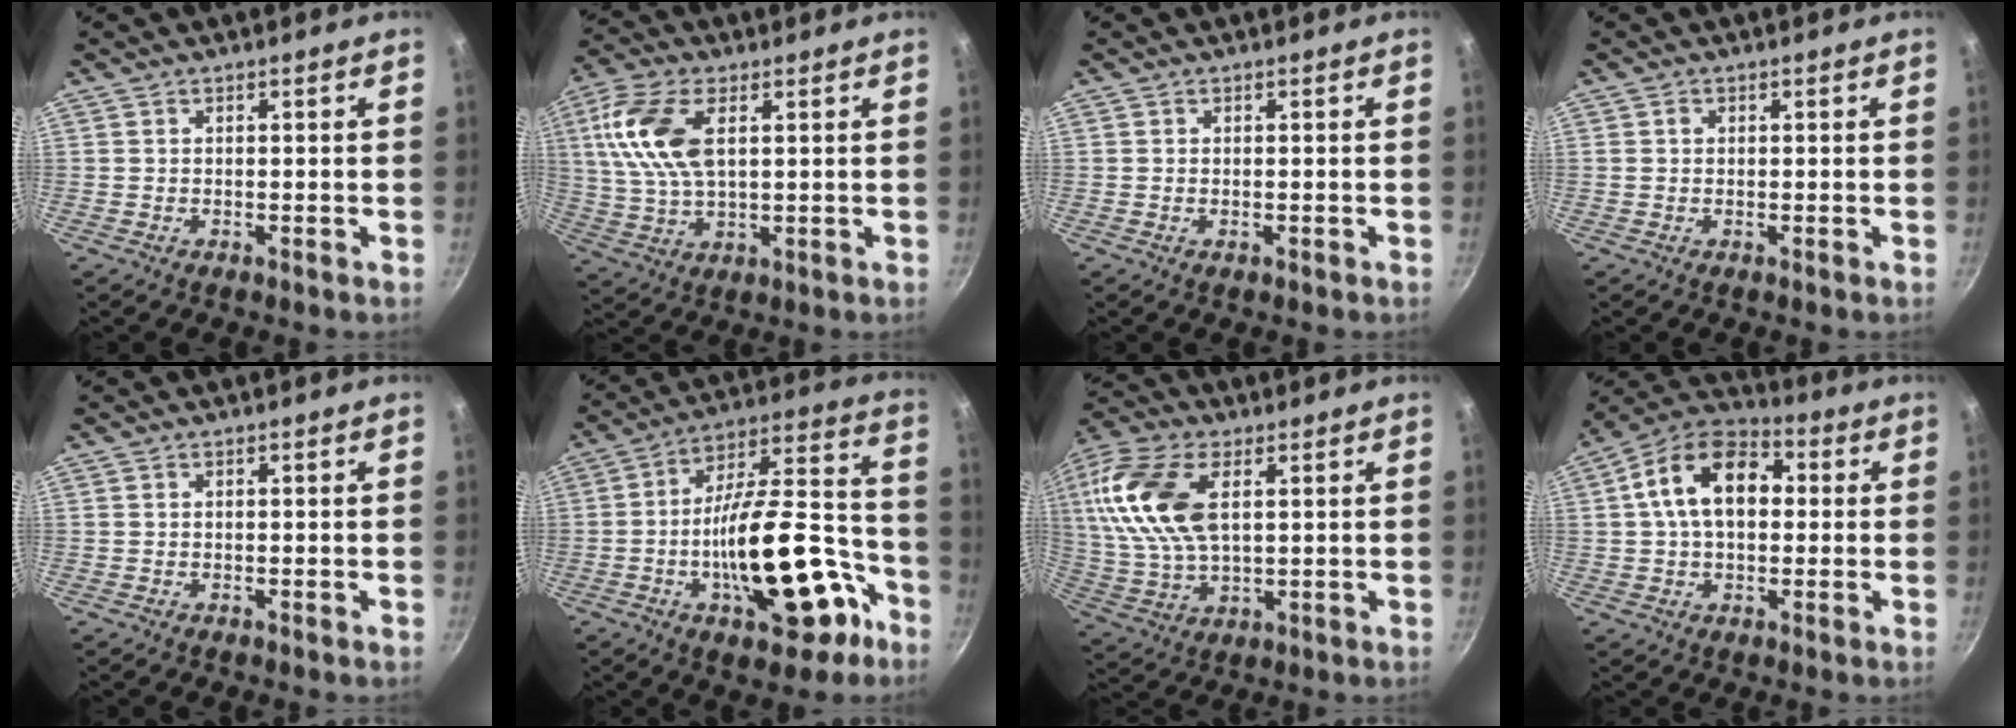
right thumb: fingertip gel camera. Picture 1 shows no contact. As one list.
[{"total": 13.0, "force": [3.5, 6.8, 10.5], "torque": [-0.211, 0.001, 0.066]}, {"total": 0.6, "force": [-0.2, 0.3, 0.5], "torque": [-0.009, 0.002, -0.002]}, {"total": 0.8, "force": [0.2, 0.7, 0.4], "torque": [-0.005, 0.004, 0.002]}, {"total": 0.0}, {"total": 24.3, "force": [-9.2, 10.6, 19.8], "torque": [-0.266, 0.075, -0.134]}, {"total": 18.2, "force": [5.0, 10.0, 14.3], "torque": [-0.290, -0.004, 0.095]}, {"total": 15.1, "force": [2.3, 9.8, 11.3], "torque": [-0.157, 0.029, 0.017]}]